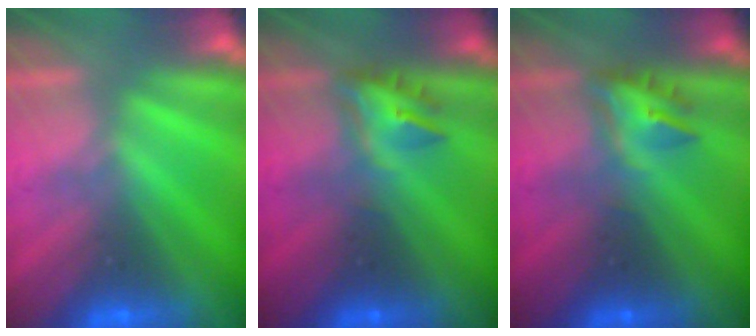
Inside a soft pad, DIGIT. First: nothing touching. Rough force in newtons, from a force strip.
{"total": 3.4}
{"total": 3.4}